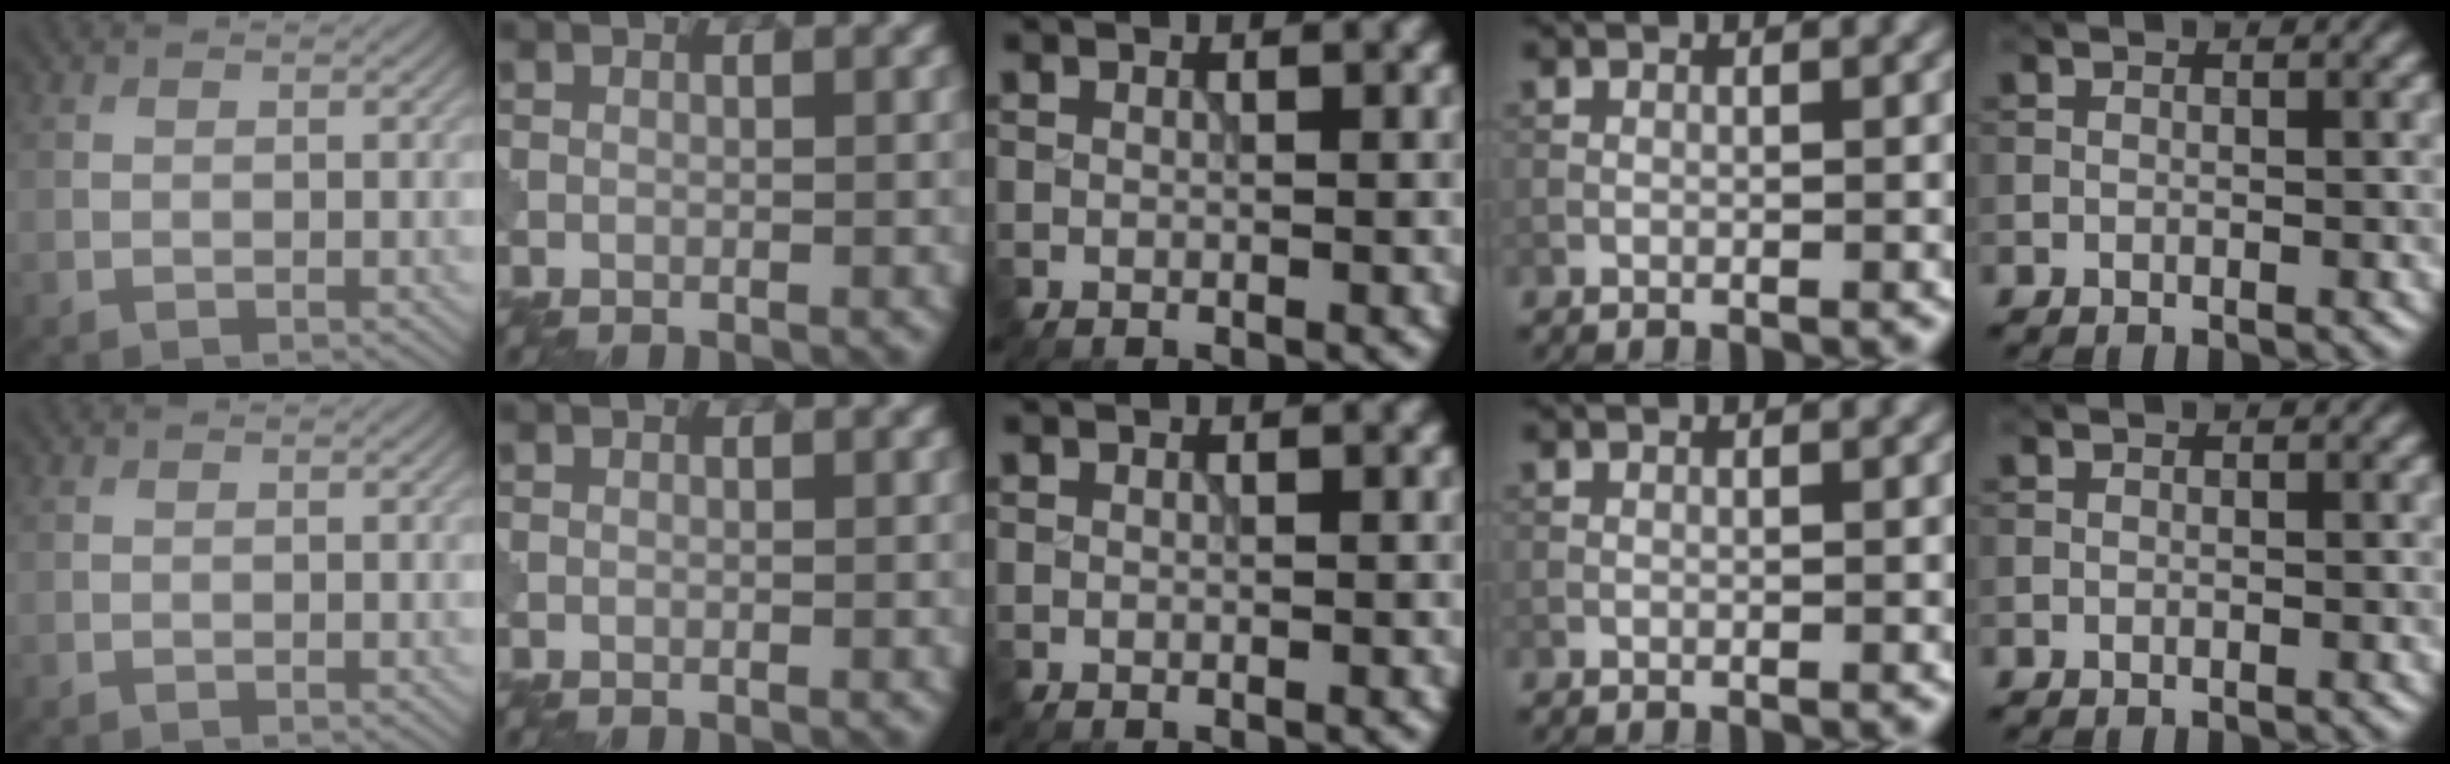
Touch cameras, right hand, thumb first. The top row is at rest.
{}